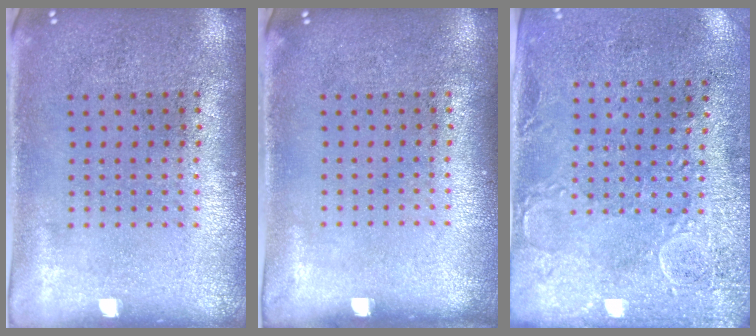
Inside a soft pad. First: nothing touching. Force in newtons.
{"total": 0.0}
{"total": 2.9, "press": 2.3, "slide": 1.8}